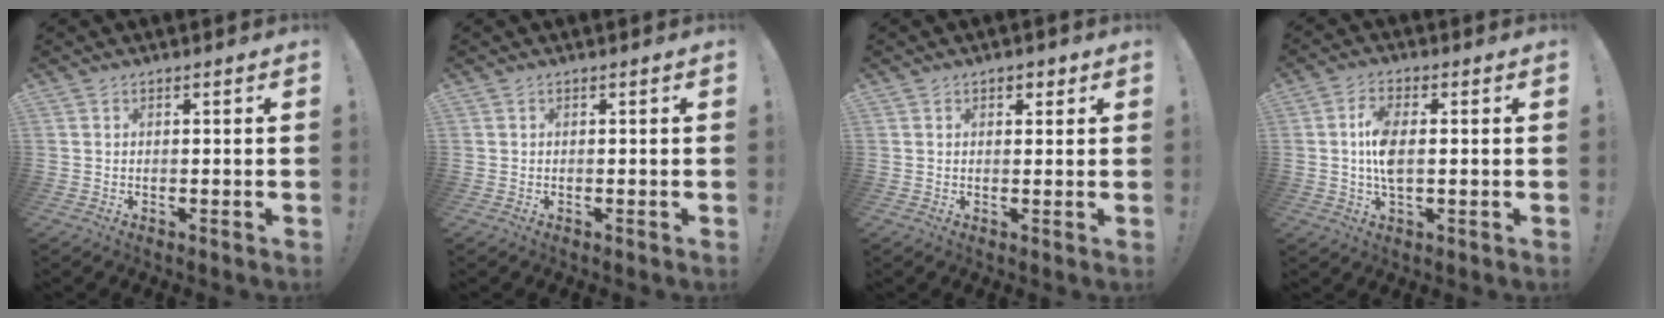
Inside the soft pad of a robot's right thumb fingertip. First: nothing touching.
{"total": 0.0}
{"total": 2.1, "force": [1.0, 1.4, 1.0], "torque": [-0.004, -0.003, 0.014]}
{"total": 8.2, "force": [0.3, 3.7, 7.3], "torque": [-0.140, -0.003, 0.003]}